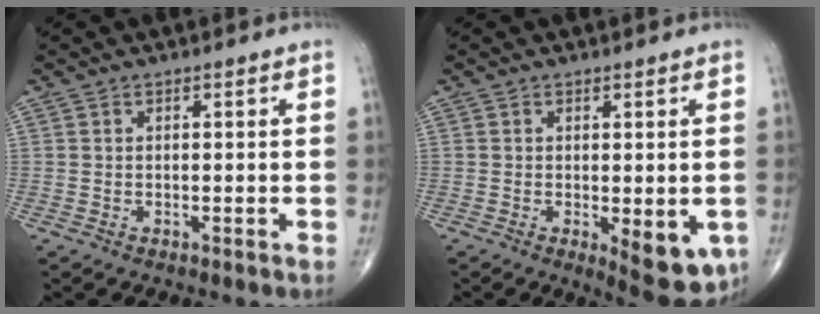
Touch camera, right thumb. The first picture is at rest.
{"total": 8.4, "force": [-2.2, 3.2, 7.4], "torque": [-0.079, -0.016, -0.022]}